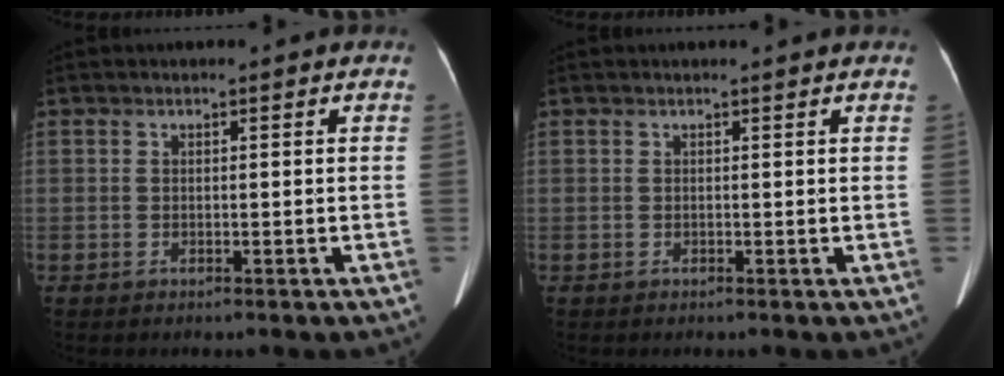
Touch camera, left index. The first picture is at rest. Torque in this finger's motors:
{"motor_torque": [0.70, -0.95, 0.17, 0.05]}